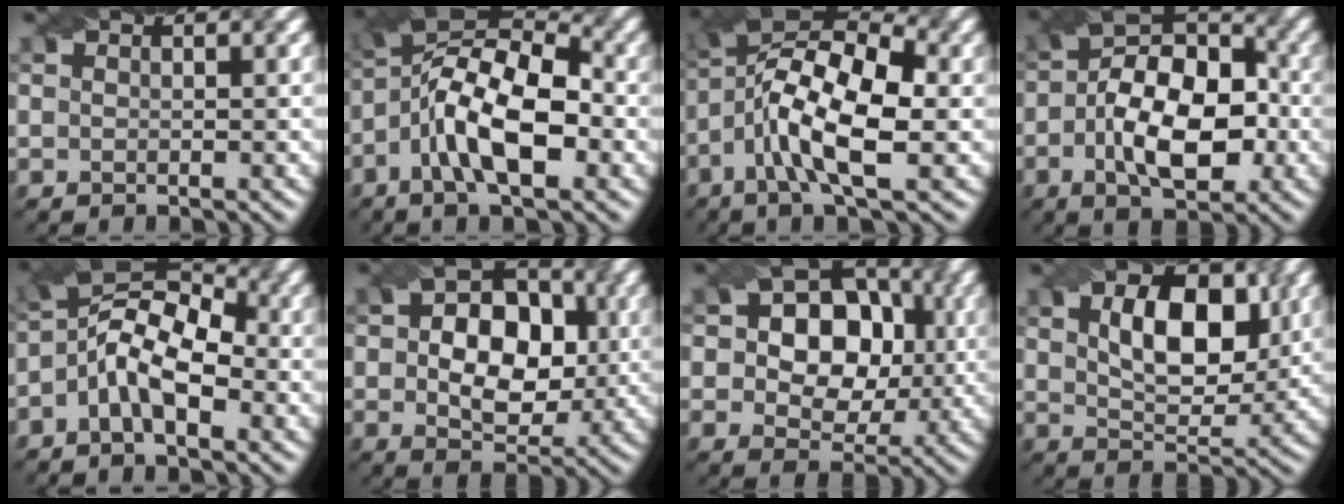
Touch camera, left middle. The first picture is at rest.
{"total": 9.9, "force": [-2.3, 4.0, 8.7], "torque": [-0.159, 0.027, -0.054]}
{"total": 10.3, "force": [-1.7, 3.7, 9.4], "torque": [-0.178, 0.022, -0.043]}
{"total": 9.5, "force": [-1.5, 5.3, 7.7], "torque": [-0.132, 0.007, -0.028]}
{"total": 7.2, "force": [-1.5, 3.5, 6.1], "torque": [-0.112, 0.022, -0.038]}
{"total": 9.2, "force": [0.4, 6.5, 6.6], "torque": [-0.092, 0.000, 0.002]}
{"total": 9.8, "force": [1.4, 7.7, 6.0], "torque": [-0.073, 0.029, 0.009]}
{"total": 7.2, "force": [2.1, 4.0, 5.6], "torque": [-0.092, -0.002, 0.035]}